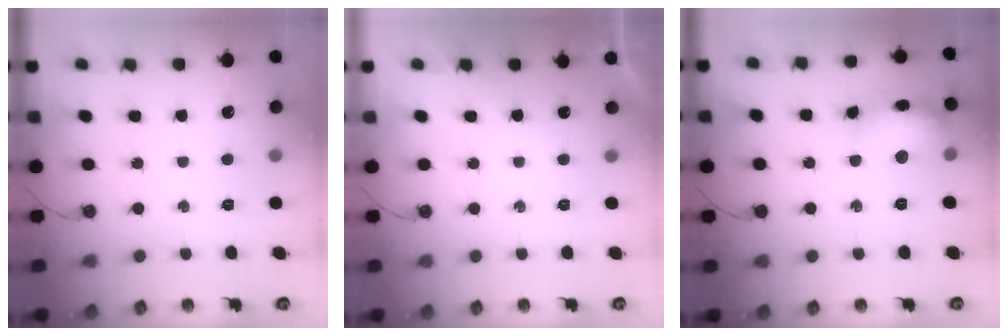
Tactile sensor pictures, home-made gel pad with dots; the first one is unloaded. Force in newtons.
{"total": 0.0}
{"total": 15.8, "press": 15.7, "slide": 1.2}